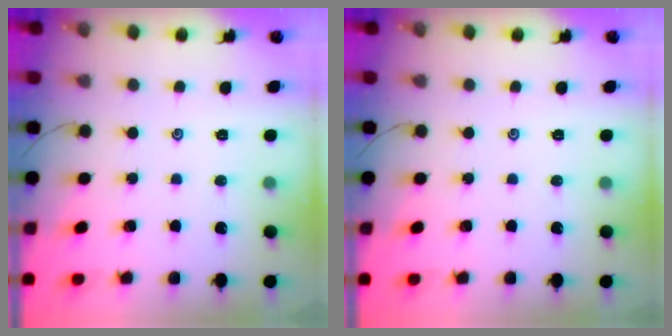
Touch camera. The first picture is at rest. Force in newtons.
{"total": 0.0}